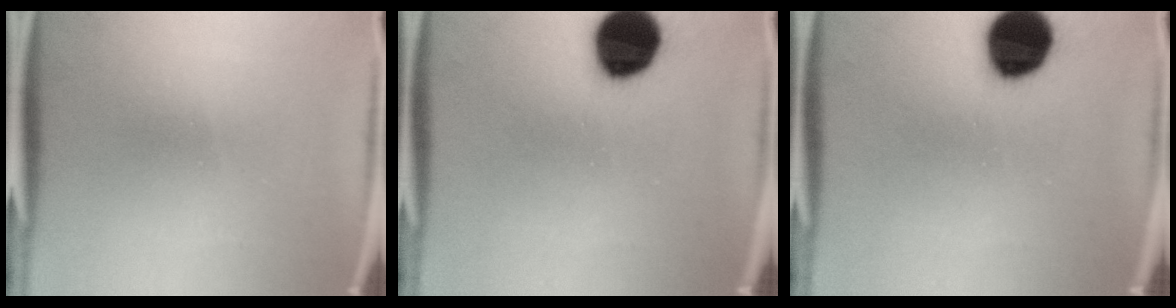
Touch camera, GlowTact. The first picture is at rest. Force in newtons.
{"total": 15.3}
{"total": 15.3}